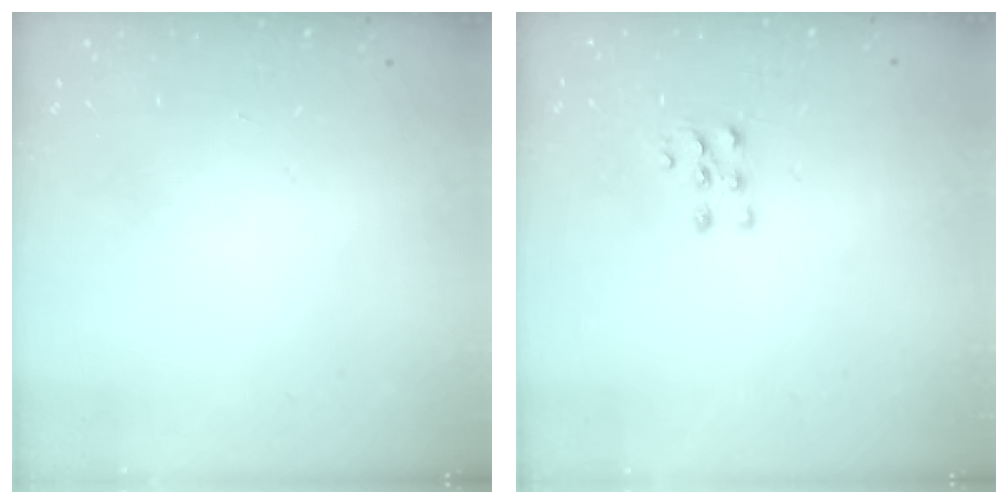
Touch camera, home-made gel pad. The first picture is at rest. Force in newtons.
{"total": 5.3, "press": 5.3, "slide": 0.4}